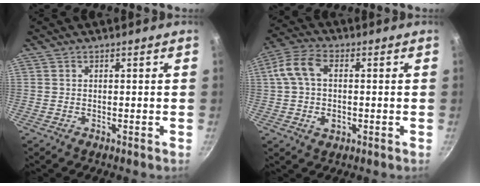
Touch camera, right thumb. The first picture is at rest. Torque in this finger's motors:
{"motor_torque": [0.44, 0.60, 0.35, -0.36, 0.06]}